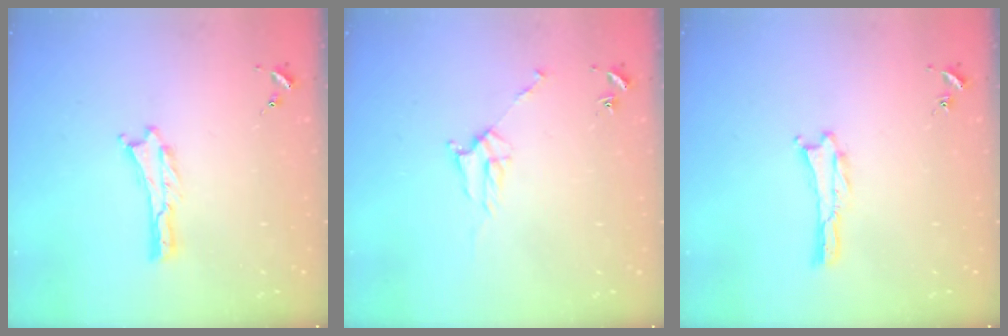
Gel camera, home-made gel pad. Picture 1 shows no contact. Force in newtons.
{"total": 3.7, "press": 3.6, "slide": 0.5}
{"total": 0.0}